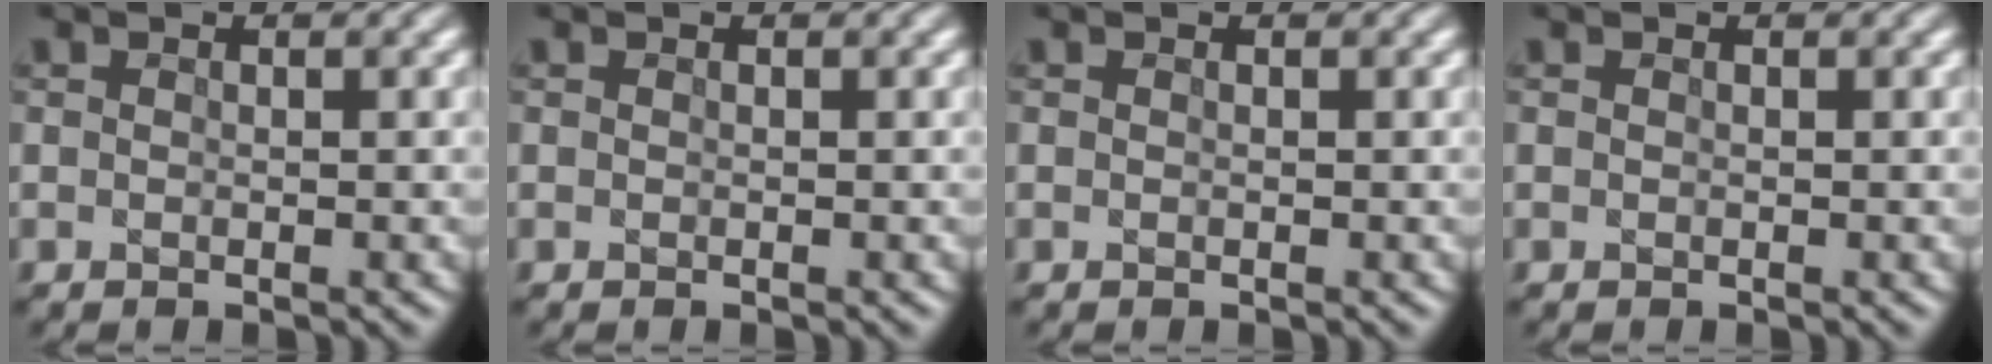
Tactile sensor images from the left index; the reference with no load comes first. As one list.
[{"total": 0.0}, {"total": 0.0}, {"total": 0.0}]